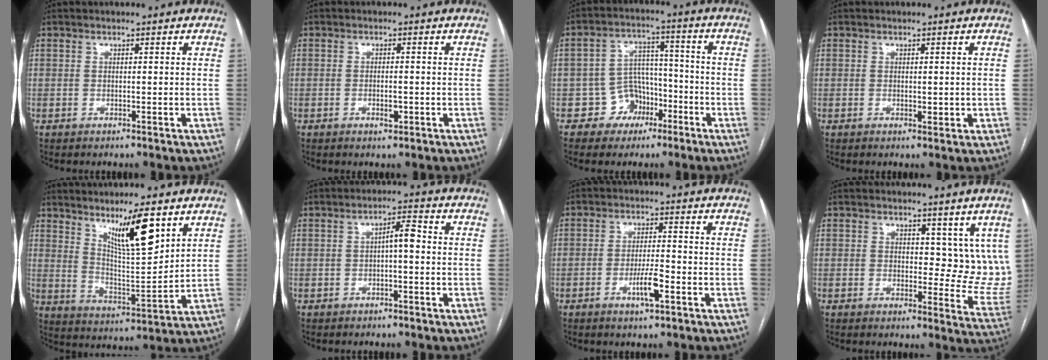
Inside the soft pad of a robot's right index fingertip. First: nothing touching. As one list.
[{"total": 1.9, "force": [-0.8, 0.6, 1.6], "torque": [-0.025, -0.003, -0.012]}, {"total": 6.9, "force": [-3.4, 5.8, 1.1], "torque": [-0.007, 0.018, -0.048]}, {"total": 1.6, "force": [-0.2, 0.8, 1.4], "torque": [-0.016, -0.006, 0.000]}, {"total": 11.1, "force": [6.7, 1.5, 8.8], "torque": [-0.152, -0.009, 0.123]}, {"total": 3.2, "force": [-0.2, 0.8, 3.1], "torque": [-0.049, 0.011, -0.003]}, {"total": 4.7, "force": [-2.2, 0.6, 4.2], "torque": [-0.074, -0.004, -0.039]}, {"total": 7.7, "force": [4.0, 4.5, 4.8], "torque": [-0.039, -0.019, 0.049]}]